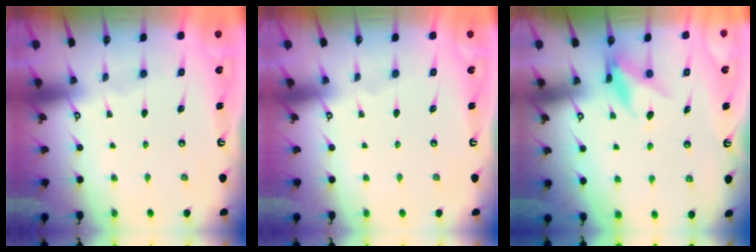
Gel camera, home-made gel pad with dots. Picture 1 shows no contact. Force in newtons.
{"total": 0.0}
{"total": 9.3, "press": 9.2, "slide": 0.7}